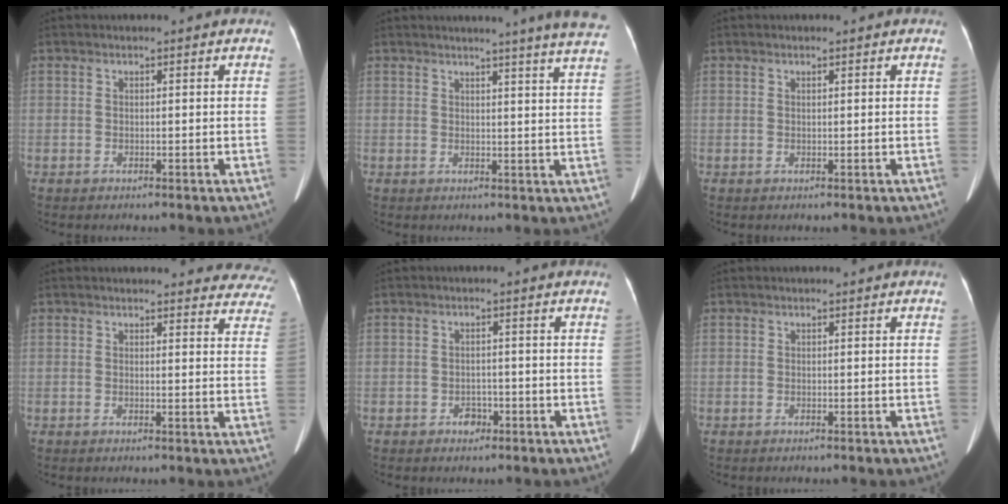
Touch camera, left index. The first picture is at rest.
{"total": 11.3, "force": [10.0, -1.1, 5.1], "torque": [-0.060, -0.041, 0.090]}
{"total": 0.0}
{"total": 16.4, "force": [15.6, 4.1, 2.8], "torque": [0.011, -0.061, 0.138]}
{"total": 2.0, "force": [-1.3, 1.4, 0.6], "torque": [-0.005, -0.003, -0.018]}
{"total": 0.0}